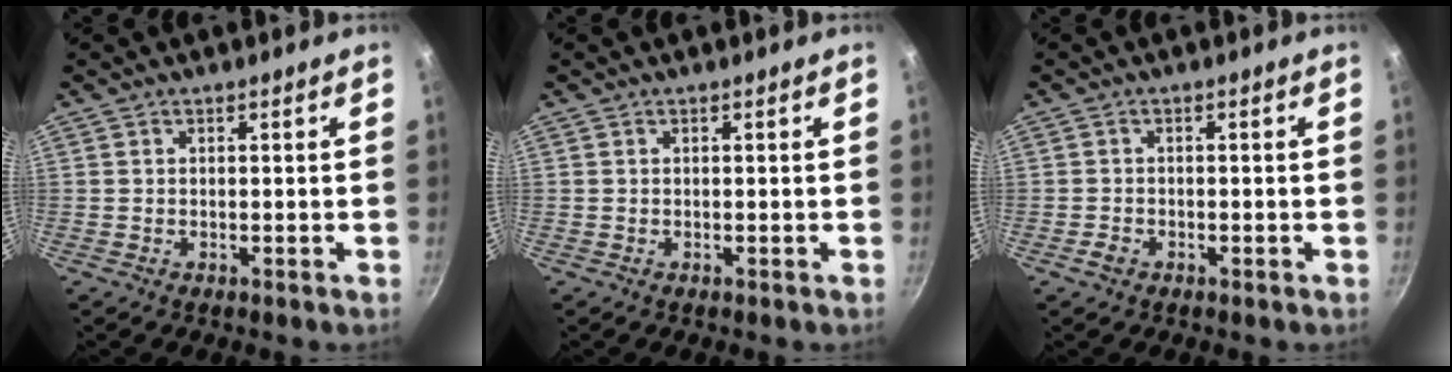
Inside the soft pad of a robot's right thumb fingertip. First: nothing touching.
{"total": 0.0}
{"total": 1.7, "force": [-1.0, 1.1, 0.8], "torque": [-0.015, 0.010, -0.018]}